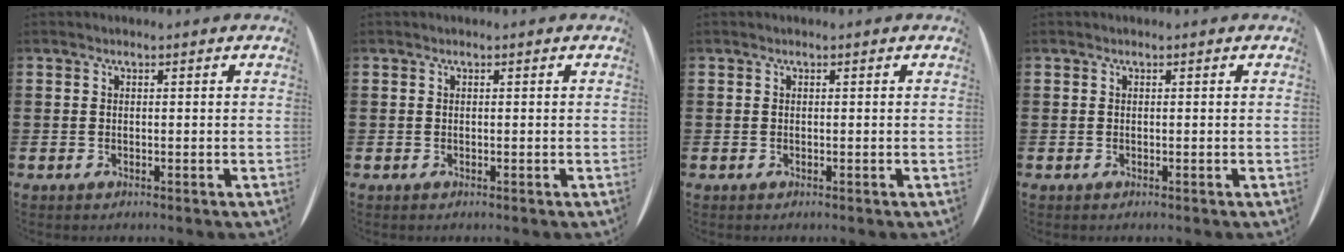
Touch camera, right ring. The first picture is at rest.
{"total": 0.0}
{"total": 0.0}
{"total": 0.0}